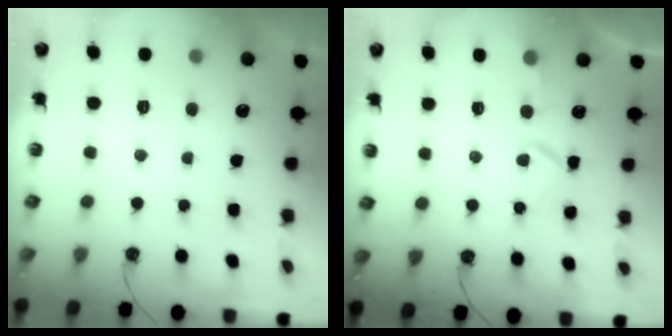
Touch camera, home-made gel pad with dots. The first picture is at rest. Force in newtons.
{"total": 3.6, "press": 3.6, "slide": 0.5}